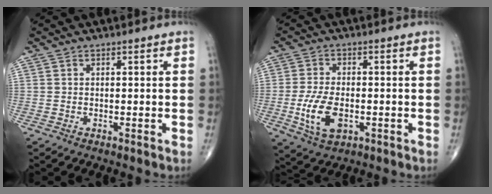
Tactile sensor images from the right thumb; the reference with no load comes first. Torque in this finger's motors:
{"motor_torque": [-0.25, 0.53, 0.86, 0.08, 0.09]}